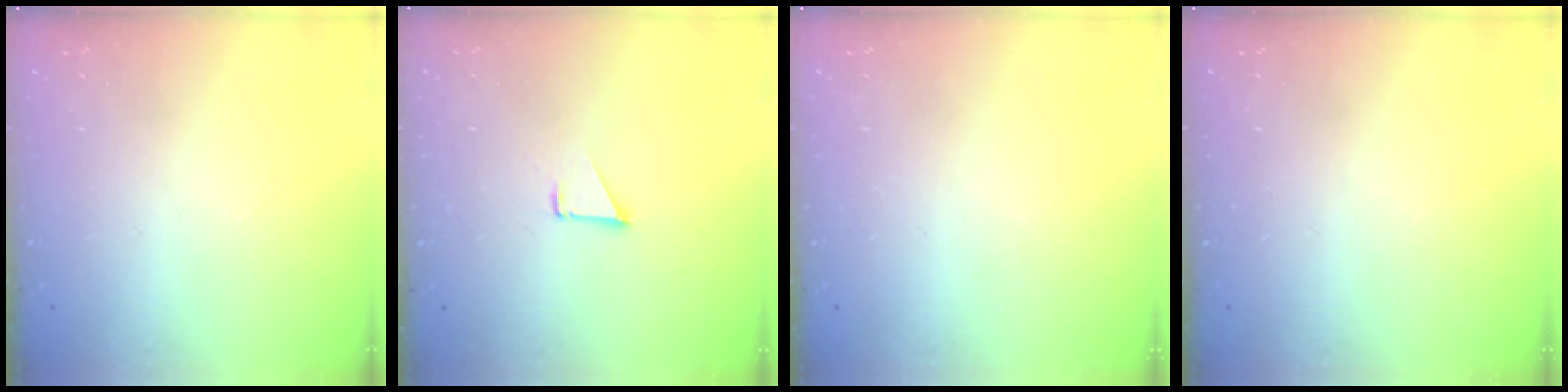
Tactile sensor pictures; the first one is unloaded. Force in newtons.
{"total": 1.1, "press": 1.1, "slide": 0.1}
{"total": 0.0}
{"total": 0.0}